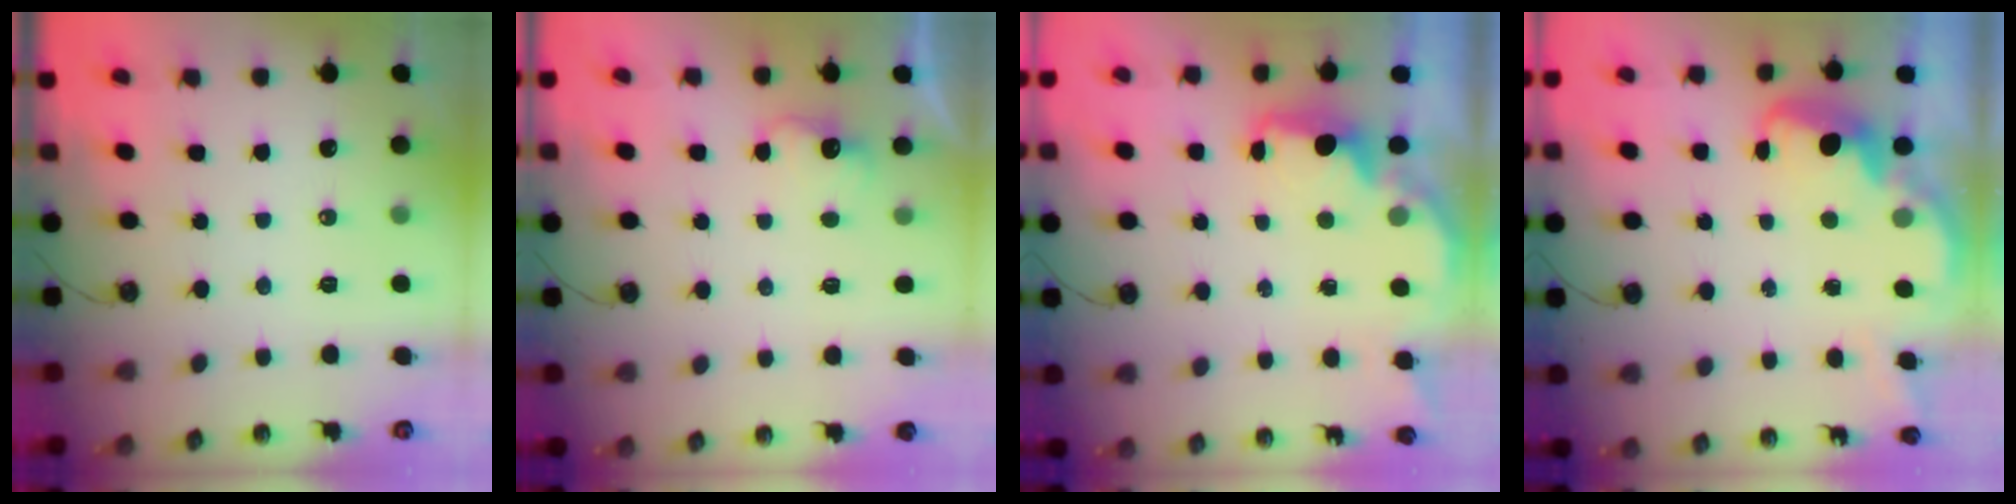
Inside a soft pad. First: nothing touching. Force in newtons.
{"total": 2.7, "press": 2.6, "slide": 0.9}
{"total": 2.3, "press": 2.1, "slide": 0.8}
{"total": 2.7, "press": 2.6, "slide": 0.4}